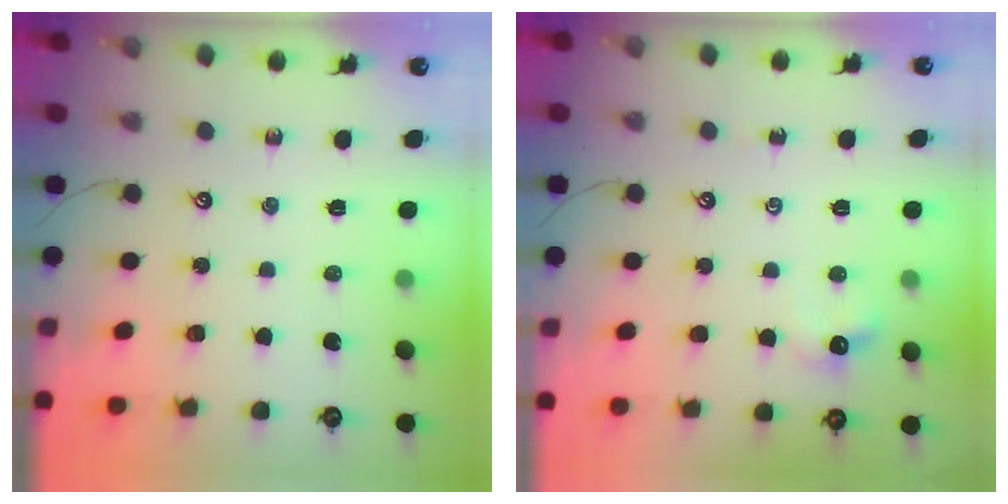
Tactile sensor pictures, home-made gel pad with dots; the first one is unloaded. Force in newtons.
{"total": 2.8, "press": 2.7, "slide": 0.6}